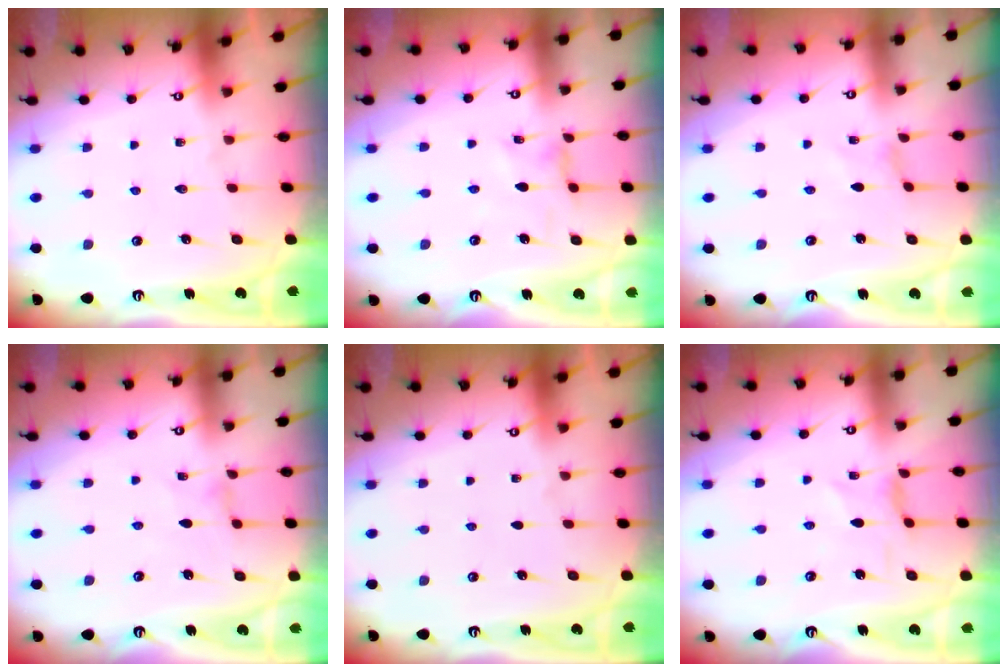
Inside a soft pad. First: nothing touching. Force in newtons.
{"total": 0.0}
{"total": 0.7, "press": 0.7, "slide": 0.2}
{"total": 0.0}
{"total": 0.0}
{"total": 1.4, "press": 1.3, "slide": 0.3}